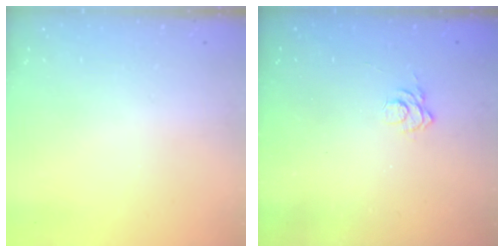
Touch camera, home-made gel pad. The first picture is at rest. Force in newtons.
{"total": 2.6, "press": 2.3, "slide": 1.1}